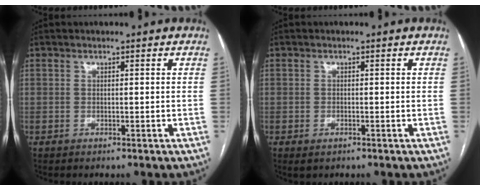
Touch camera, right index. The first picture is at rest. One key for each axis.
{"total": 1.2, "fx": -0.6, "fy": 0.6, "fz": 0.8, "tx": -0.012, "ty": -0.001, "tz": -0.004}